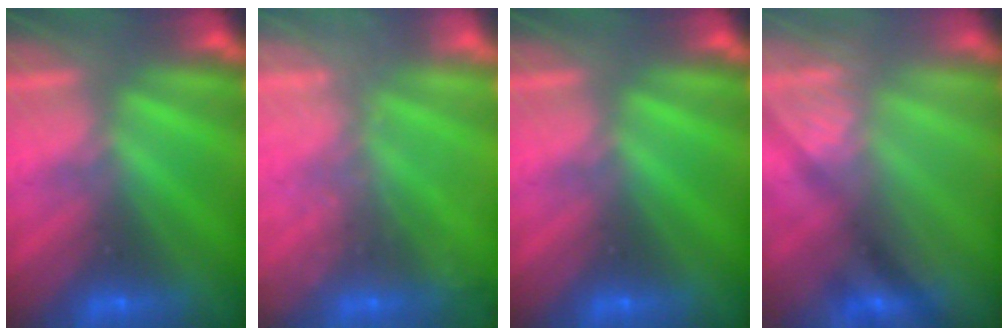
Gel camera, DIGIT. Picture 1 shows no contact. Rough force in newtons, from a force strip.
{"total": 2.3}
{"total": 0.0}
{"total": 2.7}